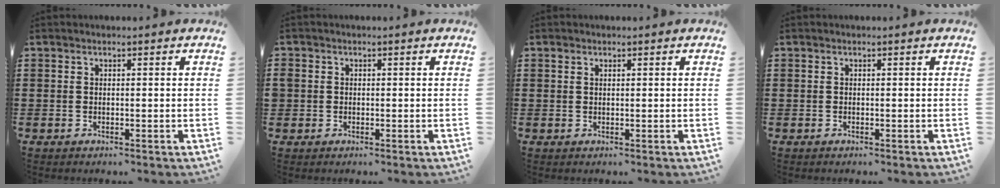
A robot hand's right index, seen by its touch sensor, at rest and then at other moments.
{"total": 1.1, "force": [0.1, 1.1, 0.2], "torque": [-0.006, 0.006, 0.000]}
{"total": 0.7, "force": [0.4, 0.5, 0.3], "torque": [-0.007, 0.003, 0.007]}
{"total": 0.0}